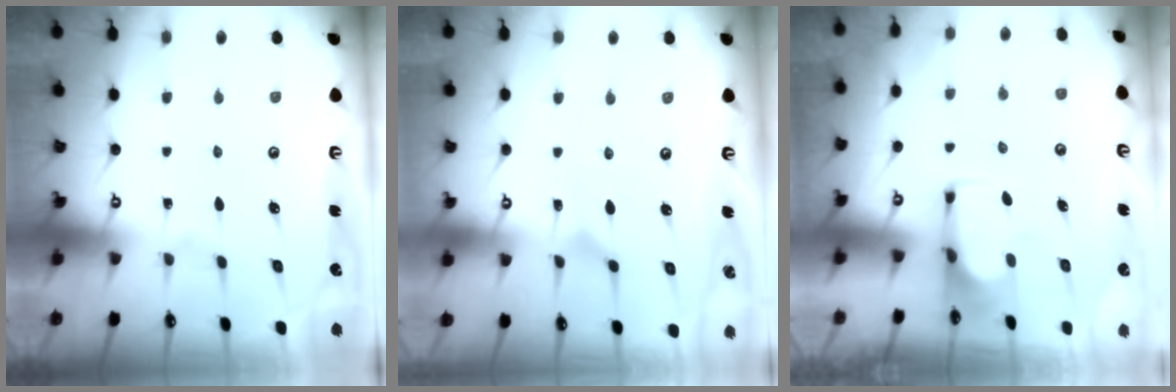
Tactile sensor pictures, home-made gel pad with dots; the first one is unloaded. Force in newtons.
{"total": 3.9, "press": 3.9, "slide": 0.6}
{"total": 0.0}